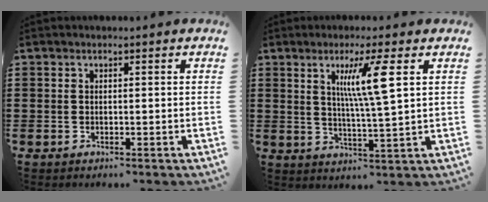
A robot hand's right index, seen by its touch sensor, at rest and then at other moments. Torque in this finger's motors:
{"motor_torque": [0.51, 0.30, 0.45, 0.11]}